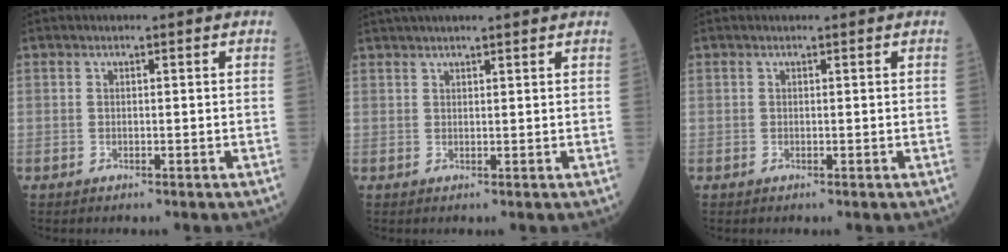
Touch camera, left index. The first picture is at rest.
{"total": 8.1, "force": [7.2, 0.4, 3.7], "torque": [-0.055, 0.033, 0.096]}
{"total": 1.1, "force": [1.1, 0.0, 0.3], "torque": [-0.010, 0.010, 0.016]}